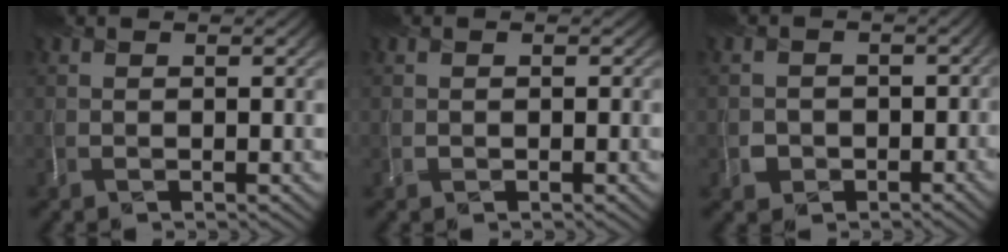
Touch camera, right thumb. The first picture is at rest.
{"total": 0.6, "force": [0.0, 0.6, 0.0], "torque": [0.002, -0.003, 0.005]}
{"total": 2.7, "force": [-1.2, 2.4, -0.3], "torque": [0.009, -0.011, -0.012]}